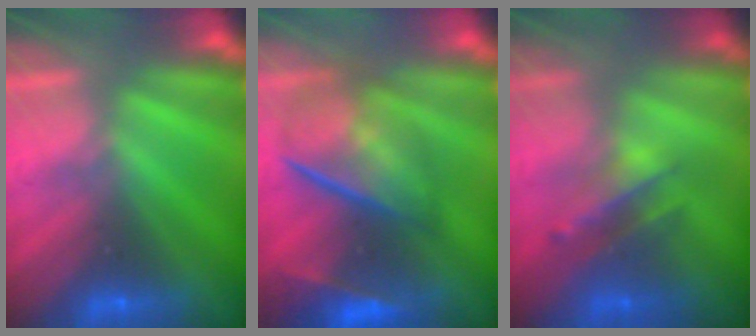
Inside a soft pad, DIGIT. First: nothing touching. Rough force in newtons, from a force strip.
{"total": 7.4}
{"total": 2.4}